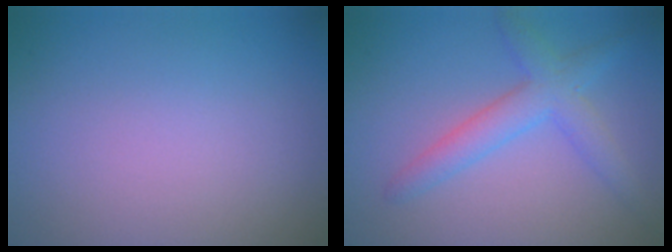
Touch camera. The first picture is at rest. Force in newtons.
{"total": 3.5, "press": 3.5, "slide": 0.2}